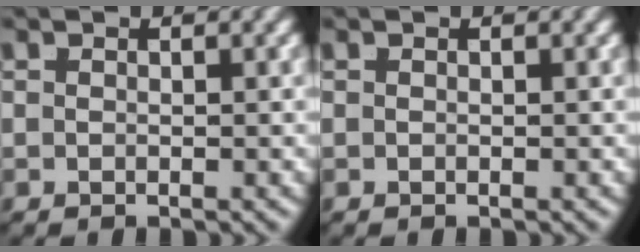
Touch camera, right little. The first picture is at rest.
{"total": 0.0}